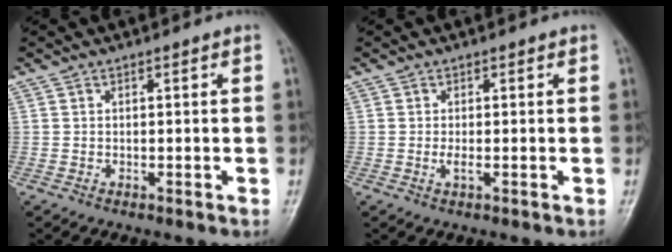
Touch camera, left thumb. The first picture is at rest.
{"total": 1.6, "force": [-0.1, 0.6, 1.5], "torque": [-0.026, -0.002, -0.004]}